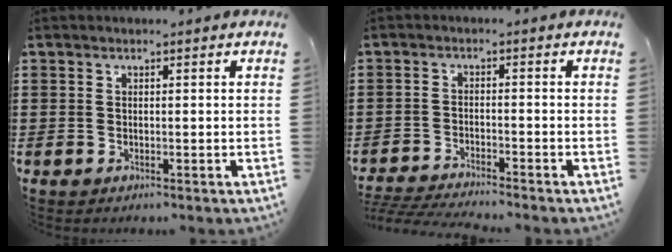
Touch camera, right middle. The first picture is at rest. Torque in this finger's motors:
{"motor_torque": [0.77, -0.16, 0.18, 0.06]}